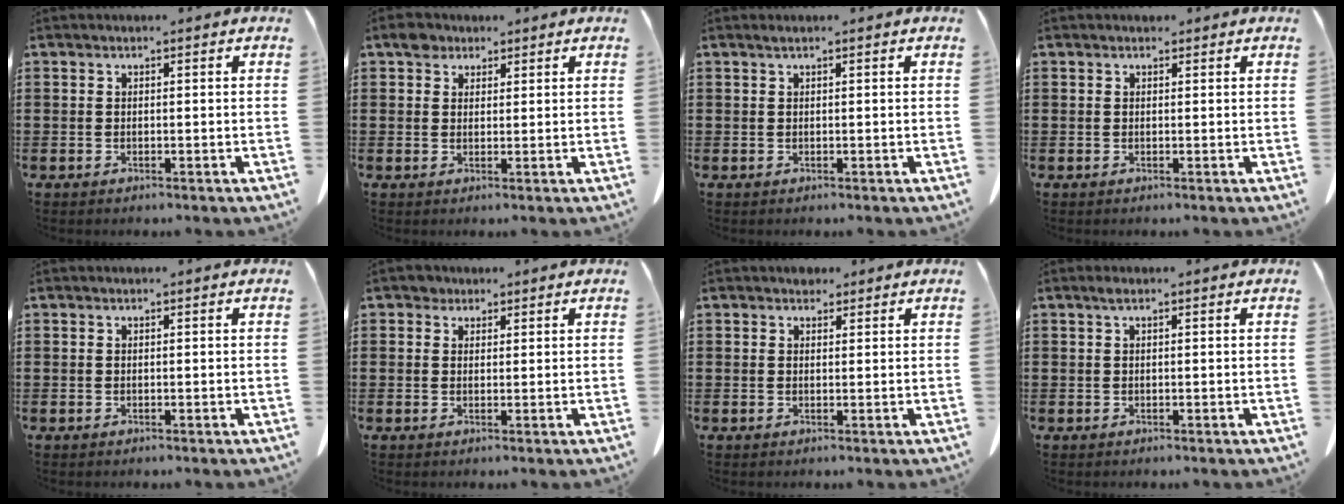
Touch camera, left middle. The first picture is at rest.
{"total": 2.8, "force": [2.1, 1.6, 0.9], "torque": [-0.017, 0.003, 0.039]}
{"total": 0.6, "force": [0.3, 0.0, 0.5], "torque": [-0.009, -0.001, 0.006]}
{"total": 0.5, "force": [0.4, 0.4, 0.1], "torque": [0.004, -0.001, 0.006]}
{"total": 0.0}
{"total": 1.7, "force": [1.3, 1.1, 0.1], "torque": [-0.007, 0.005, 0.026]}
{"total": 1.6, "force": [1.3, 0.8, 0.3], "torque": [-0.001, 0.001, 0.024]}
{"total": 0.8, "force": [0.3, 0.2, 0.8], "torque": [-0.017, 0.002, 0.006]}